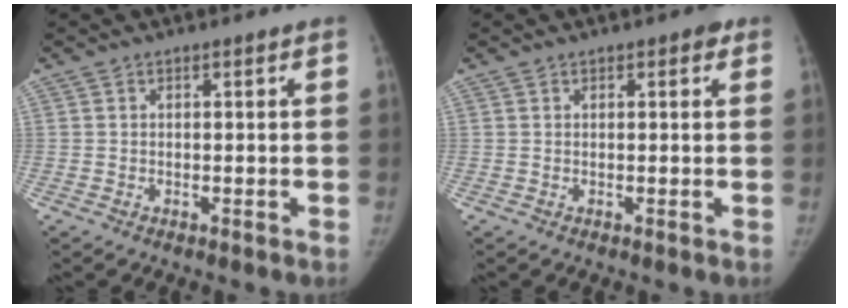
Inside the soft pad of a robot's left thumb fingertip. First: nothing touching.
{"total": 1.5, "force": [0.7, 0.7, 1.1], "torque": [-0.007, 0.001, 0.006]}